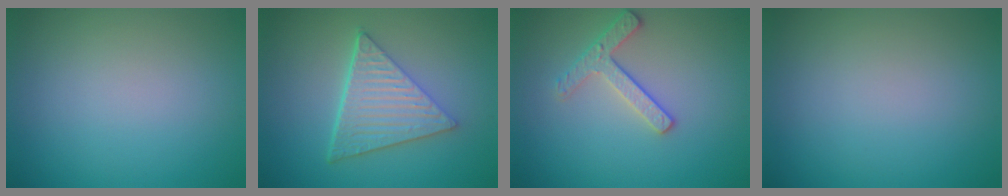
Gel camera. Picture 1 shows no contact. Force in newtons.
{"total": 6.2, "press": 4.4, "slide": 4.4}
{"total": 2.4, "press": 2.3, "slide": 0.5}
{"total": 0.0}